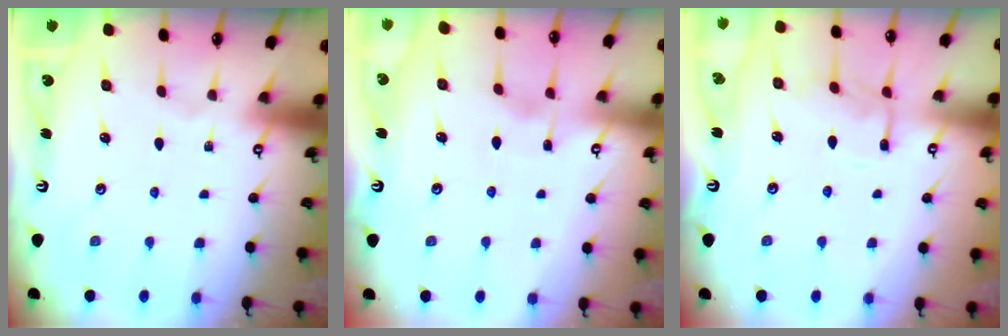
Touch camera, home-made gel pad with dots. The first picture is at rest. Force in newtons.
{"total": 2.8, "press": 2.8, "slide": 0.4}
{"total": 8.9, "press": 8.9, "slide": 0.7}